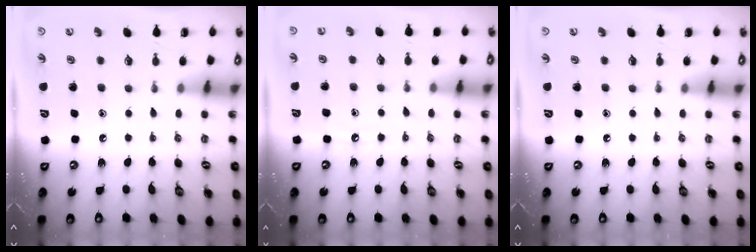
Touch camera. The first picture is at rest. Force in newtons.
{"total": 4.9, "press": 4.8, "slide": 0.6}
{"total": 0.0}